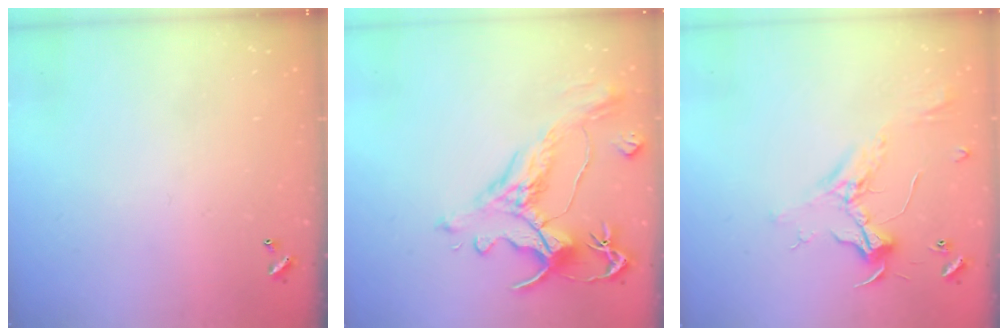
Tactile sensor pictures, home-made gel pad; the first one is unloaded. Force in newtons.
{"total": 1.6, "press": 0.8, "slide": 1.4}
{"total": 2.4, "press": 2.3, "slide": 0.7}